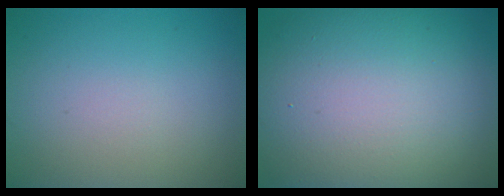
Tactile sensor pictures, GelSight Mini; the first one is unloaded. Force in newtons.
{"total": 16.8, "press": 16.8, "slide": 0.8}